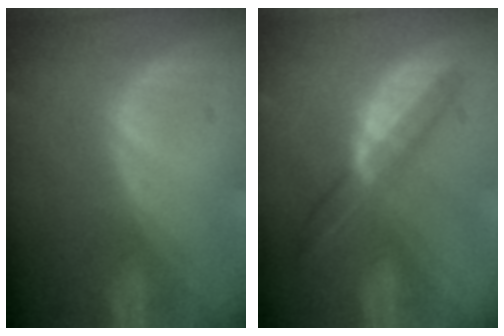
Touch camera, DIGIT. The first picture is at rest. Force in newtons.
{"total": 6.4, "press": 5.6, "slide": 3.2}